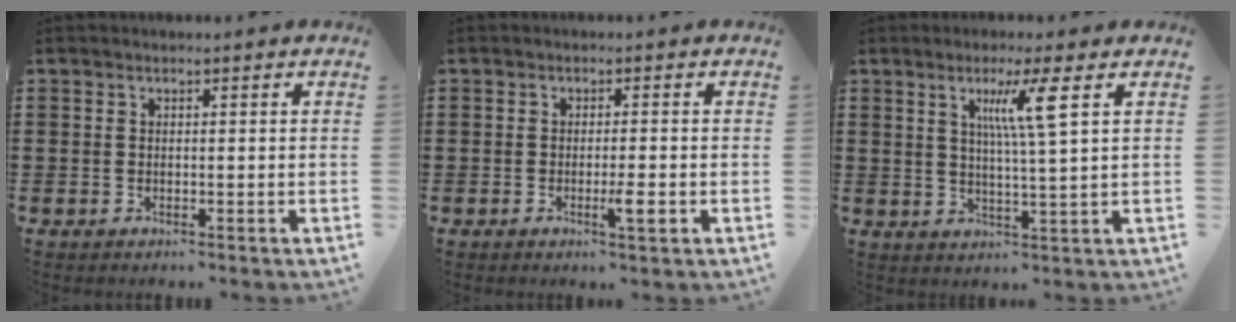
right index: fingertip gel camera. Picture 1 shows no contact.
{"total": 3.3, "force": [-1.3, 0.3, 3.0], "torque": [-0.057, -0.008, -0.024]}
{"total": 6.5, "force": [2.8, 0.7, 5.8], "torque": [-0.113, 0.004, 0.040]}